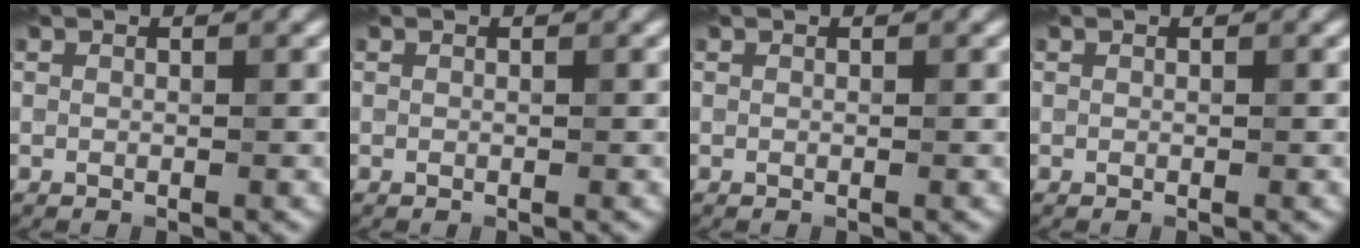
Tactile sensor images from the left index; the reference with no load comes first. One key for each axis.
{"total": 0.0}
{"total": 0.0}
{"total": 0.0}